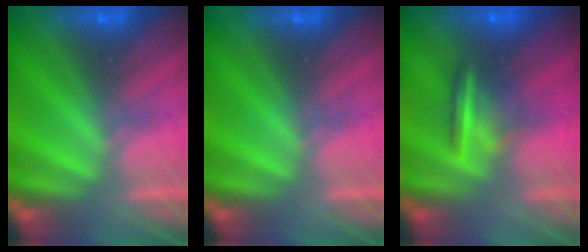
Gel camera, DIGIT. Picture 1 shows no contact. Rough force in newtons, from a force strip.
{"total": 0.0}
{"total": 7.3}